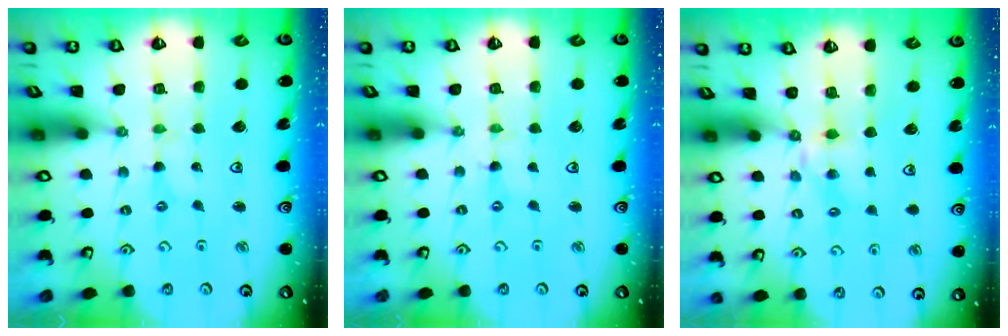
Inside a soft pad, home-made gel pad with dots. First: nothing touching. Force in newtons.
{"total": 0.0}
{"total": 4.6, "press": 4.5, "slide": 0.7}